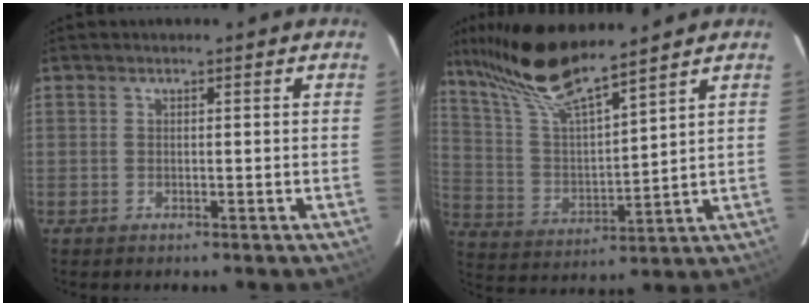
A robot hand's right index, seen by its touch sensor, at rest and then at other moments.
{"total": 15.7, "force": [12.8, 1.4, 8.9], "torque": [-0.166, 0.010, 0.253]}